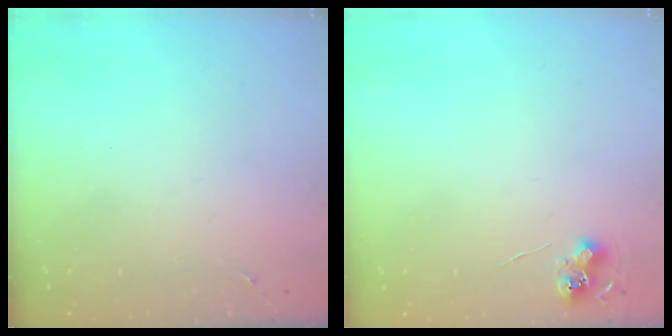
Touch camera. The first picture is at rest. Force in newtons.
{"total": 6.2, "press": 6.2, "slide": 0.5}